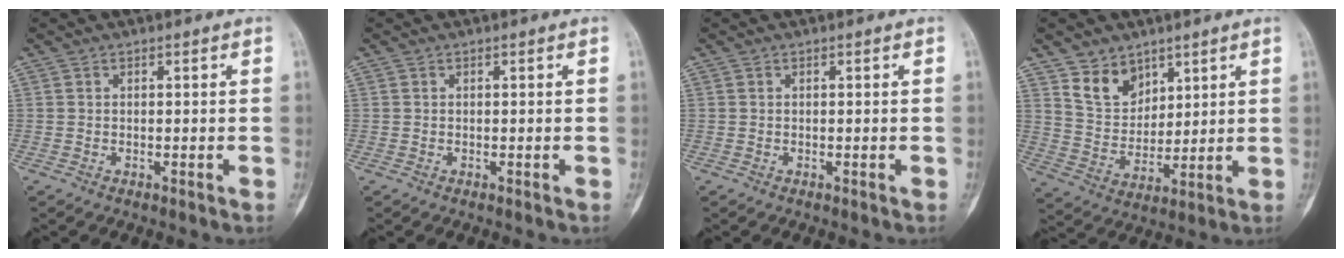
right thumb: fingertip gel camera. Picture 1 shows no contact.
{"total": 0.0}
{"total": 0.0}
{"total": 8.9, "force": [5.8, 6.0, 3.0], "torque": [-0.026, -0.045, 0.118]}